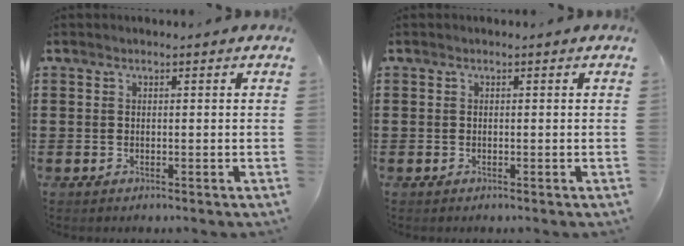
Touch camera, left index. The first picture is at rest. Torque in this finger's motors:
{"motor_torque": [0.00, 0.00, 0.00, 0.00]}